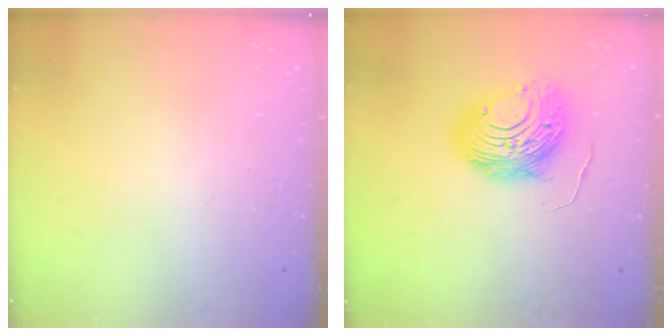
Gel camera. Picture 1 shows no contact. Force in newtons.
{"total": 11.2, "press": 11.1, "slide": 1.1}